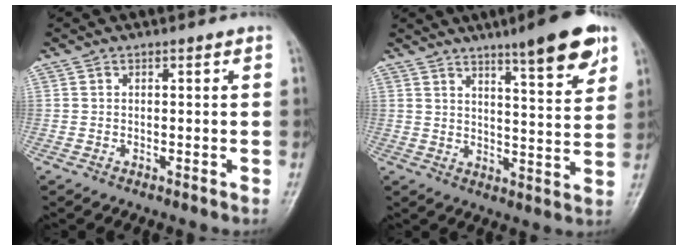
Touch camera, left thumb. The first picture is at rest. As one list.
[{"total": 12.1, "force": [7.6, 2.1, 9.1], "torque": [-0.110, -0.039, 0.108]}]